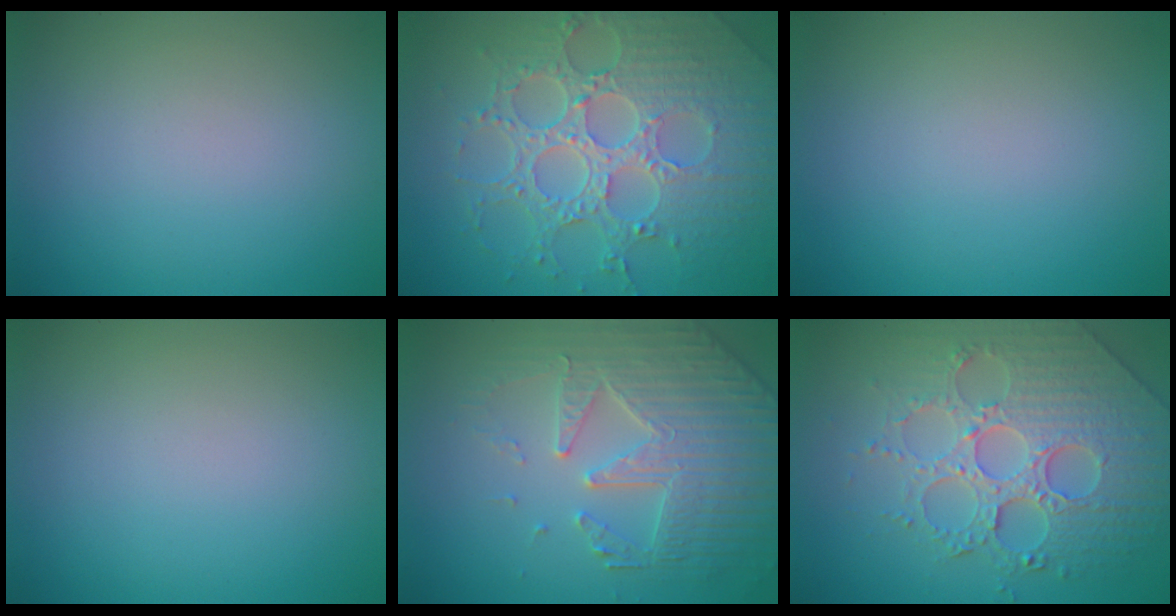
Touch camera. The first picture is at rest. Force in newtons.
{"total": 8.1, "press": 6.0, "slide": 5.4}
{"total": 0.0}
{"total": 0.0}
{"total": 5.3, "press": 5.0, "slide": 2.0}
{"total": 7.8, "press": 6.1, "slide": 4.8}